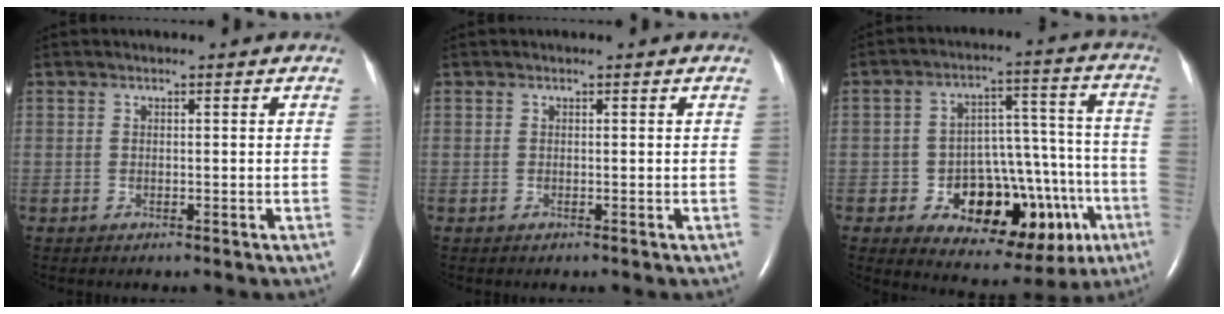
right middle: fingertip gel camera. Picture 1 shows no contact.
{"total": 0.0}
{"total": 17.1, "force": [-6.5, 9.5, 12.6], "torque": [-0.154, 0.043, -0.077]}